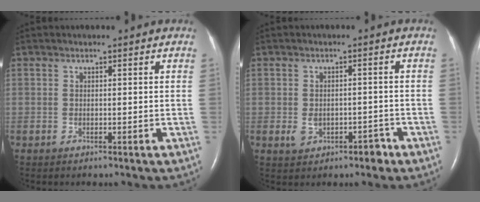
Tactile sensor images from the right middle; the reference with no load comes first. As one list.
[{"total": 3.7, "force": [-1.6, 2.4, 2.3], "torque": [-0.035, 0.008, -0.013]}]